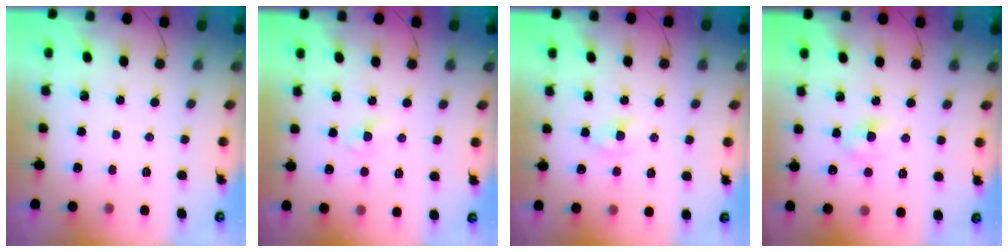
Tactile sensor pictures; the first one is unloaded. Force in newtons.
{"total": 0.7, "press": 0.6, "slide": 0.5}
{"total": 2.5, "press": 2.4, "slide": 0.9}
{"total": 4.0, "press": 3.7, "slide": 1.4}